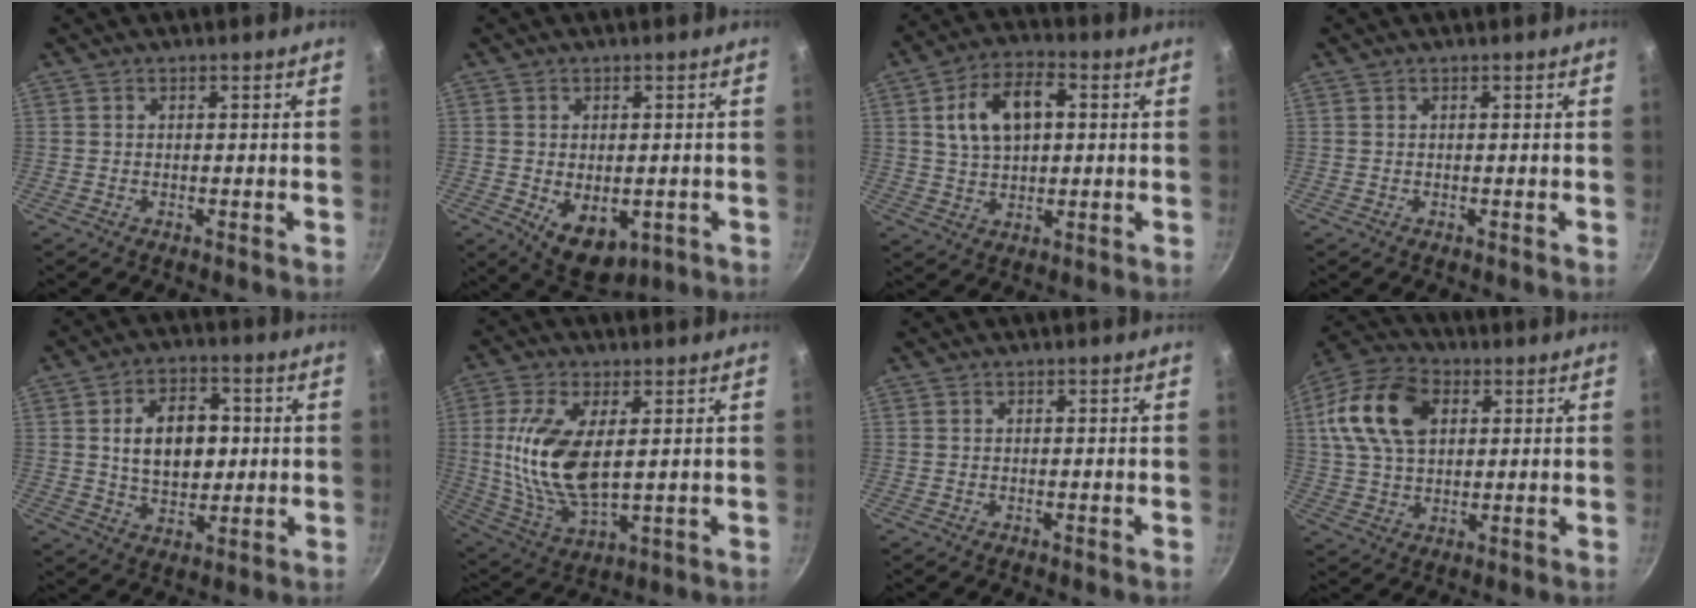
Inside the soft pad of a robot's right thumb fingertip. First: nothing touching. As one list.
[{"total": 8.8, "force": [-1.9, 5.7, 6.5], "torque": [-0.077, -0.009, -0.009]}, {"total": 11.8, "force": [2.4, 7.2, 9.0], "torque": [-0.141, 0.016, 0.039]}, {"total": 0.0}, {"total": 12.7, "force": [1.6, 8.5, 9.3], "torque": [-0.115, 0.002, 0.027]}, {"total": 15.3, "force": [2.4, 7.4, 13.2], "torque": [-0.261, -0.016, 0.054]}, {"total": 0.0}, {"total": 16.4, "force": [4.3, 11.0, 11.4], "torque": [-0.199, 0.013, 0.068]}]